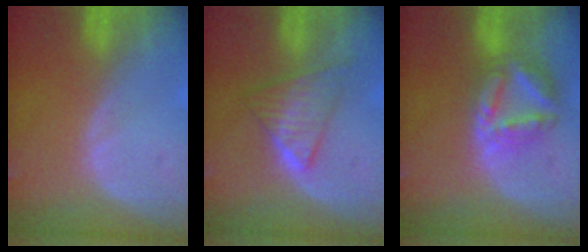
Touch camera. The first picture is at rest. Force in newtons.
{"total": 5.9, "press": 5.9, "slide": 0.7}
{"total": 8.2, "press": 7.1, "slide": 4.0}